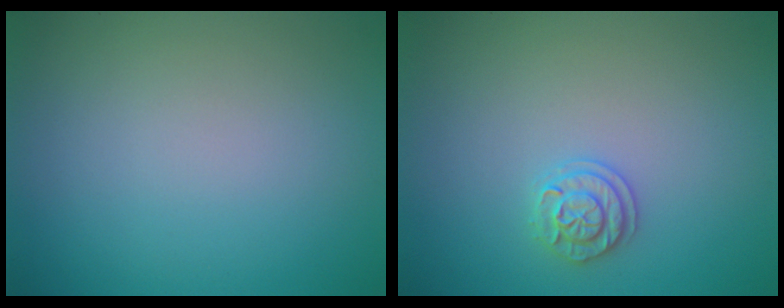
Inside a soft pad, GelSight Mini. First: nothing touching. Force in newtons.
{"total": 1.8, "press": 1.8, "slide": 0.5}